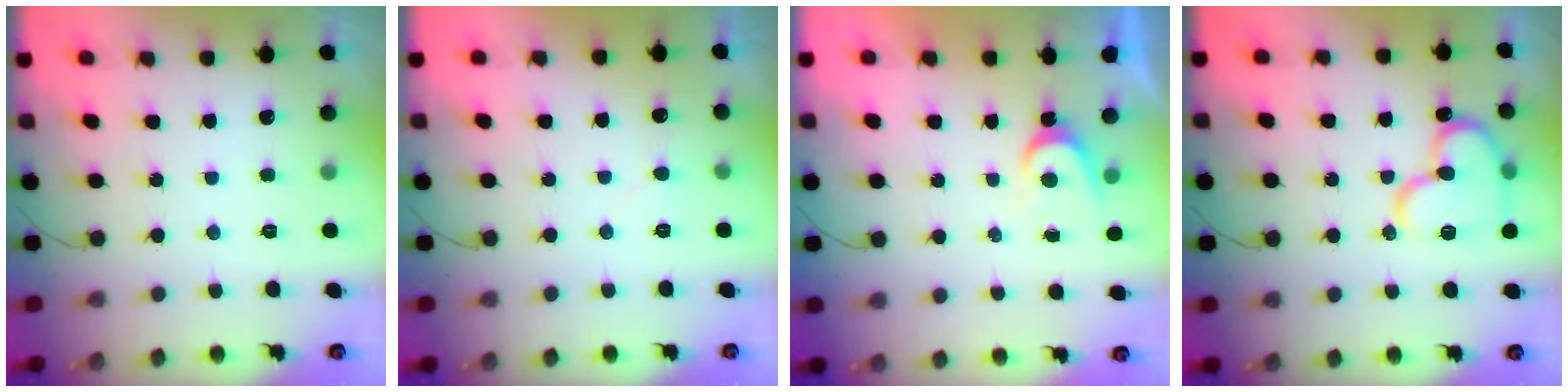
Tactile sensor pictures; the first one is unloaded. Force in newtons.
{"total": 4.7, "press": 4.7, "slide": 0.3}
{"total": 3.7, "press": 3.7, "slide": 0.3}
{"total": 16.0, "press": 15.9, "slide": 1.8}